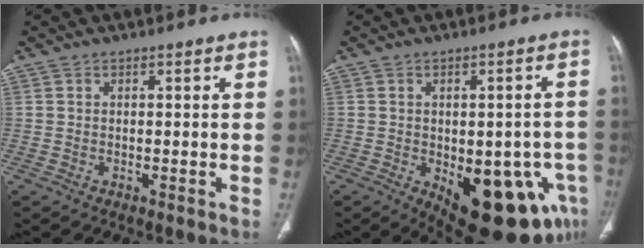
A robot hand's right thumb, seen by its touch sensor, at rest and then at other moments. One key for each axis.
{"total": 18.9, "fx": -7.4, "fy": 8.5, "fz": 15.2, "tx": -0.138, "ty": 0.010, "tz": -0.076}